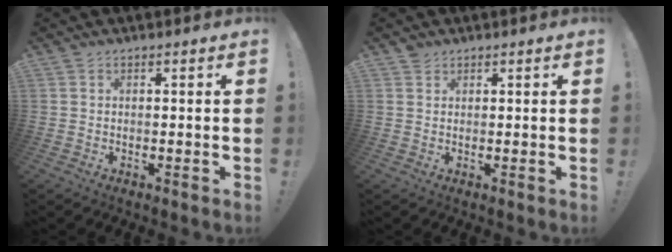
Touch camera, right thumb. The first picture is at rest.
{"total": 1.7, "force": [1.5, 0.9, 0.2], "torque": [0.004, -0.005, 0.027]}